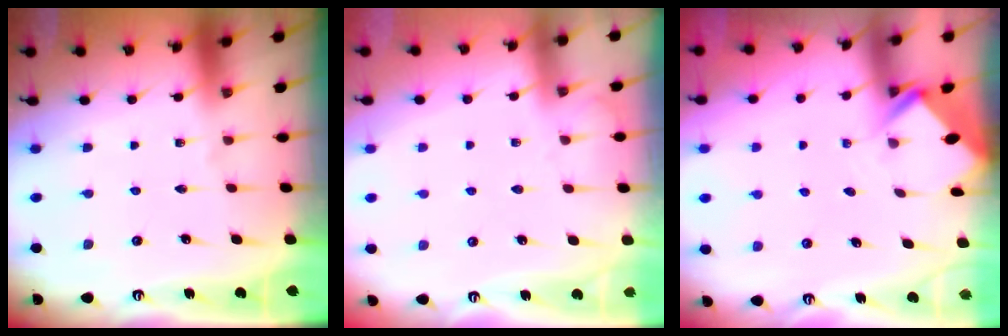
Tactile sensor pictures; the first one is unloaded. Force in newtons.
{"total": 3.0, "press": 3.0, "slide": 0.5}
{"total": 2.7, "press": 2.7, "slide": 0.2}